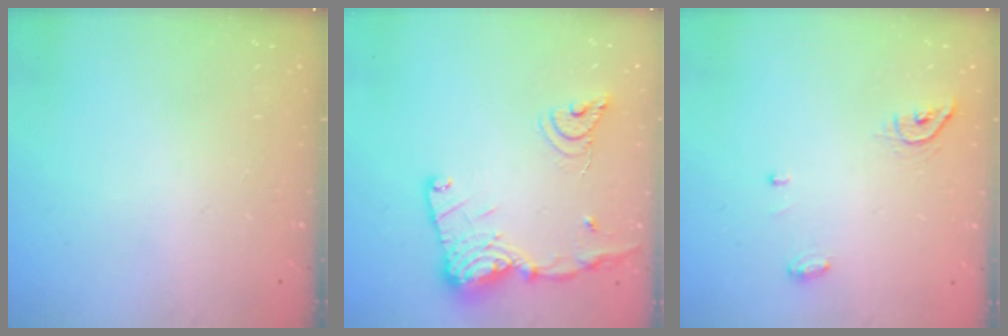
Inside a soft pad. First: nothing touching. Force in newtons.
{"total": 17.9, "press": 17.8, "slide": 1.6}
{"total": 5.2, "press": 5.2, "slide": 0.1}